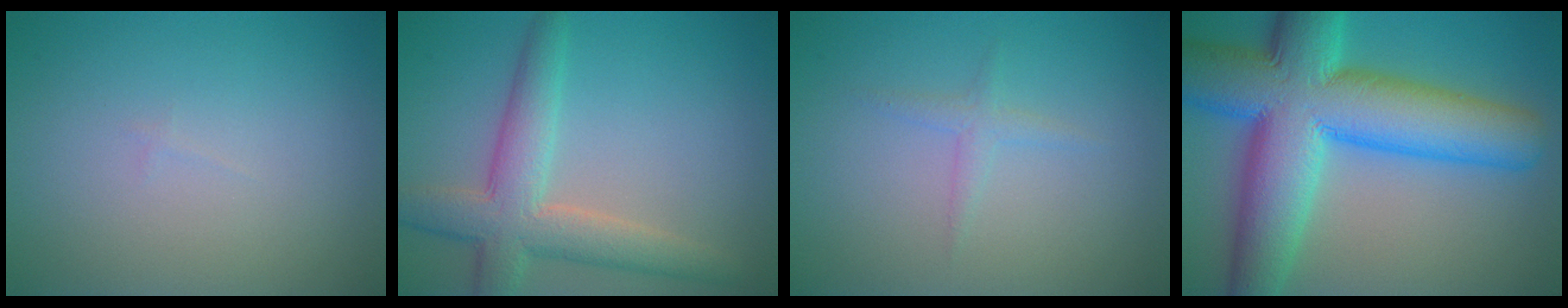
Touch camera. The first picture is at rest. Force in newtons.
{"total": 5.6, "press": 5.5, "slide": 0.2}
{"total": 1.2, "press": 1.2, "slide": 0.1}
{"total": 14.6, "press": 14.6, "slide": 0.4}